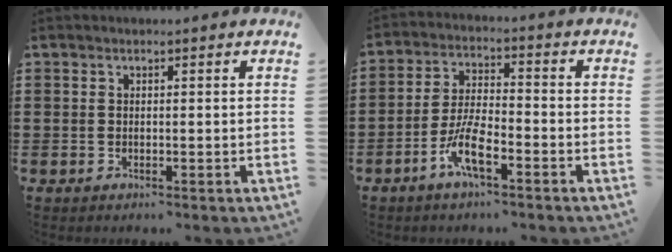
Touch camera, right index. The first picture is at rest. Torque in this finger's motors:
{"motor_torque": [1.21, 0.93, 0.22, 0.15]}